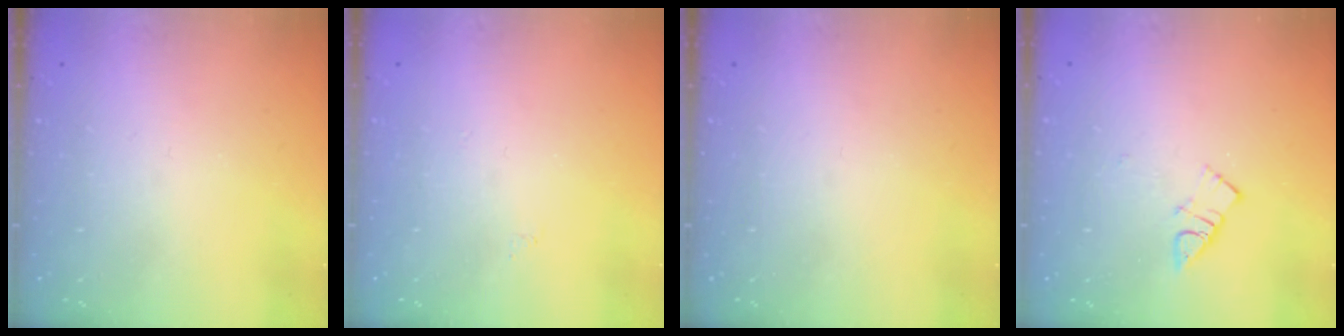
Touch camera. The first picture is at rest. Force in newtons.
{"total": 3.4, "press": 3.3, "slide": 0.5}
{"total": 0.0}
{"total": 3.9, "press": 3.9, "slide": 0.5}